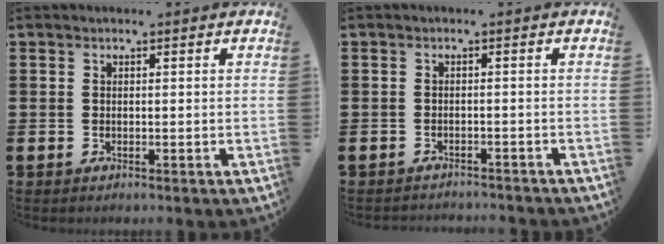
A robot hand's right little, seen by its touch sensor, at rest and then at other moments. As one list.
[{"total": 1.1, "force": [-1.1, -0.1, -0.1], "torque": [-0.002, 0.002, -0.023]}]